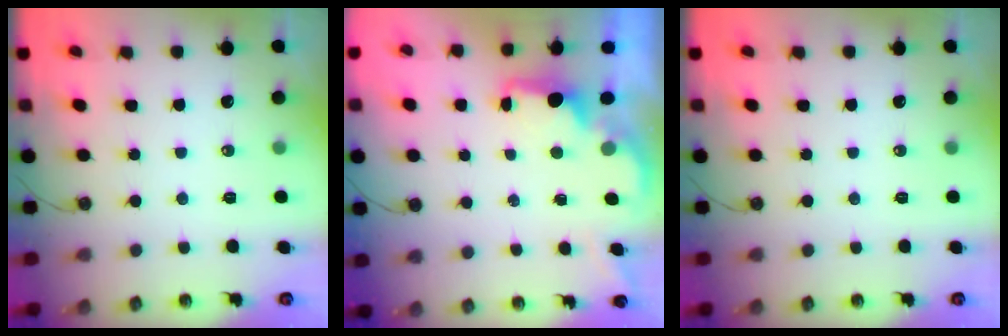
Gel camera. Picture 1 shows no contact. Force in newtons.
{"total": 1.7, "press": 1.5, "slide": 0.8}
{"total": 0.0}